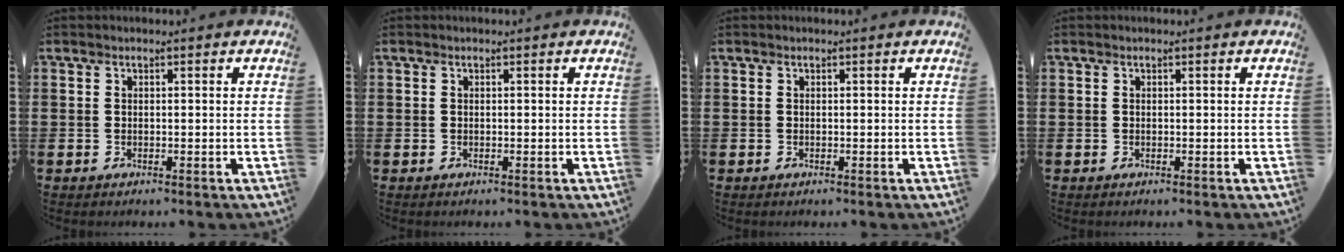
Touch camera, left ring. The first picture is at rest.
{"total": 0.0}
{"total": 0.0}
{"total": 0.0}